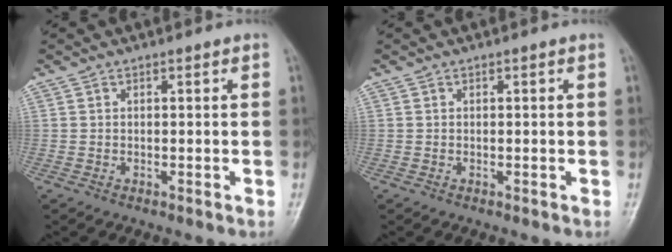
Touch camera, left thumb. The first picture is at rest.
{"total": 0.0}